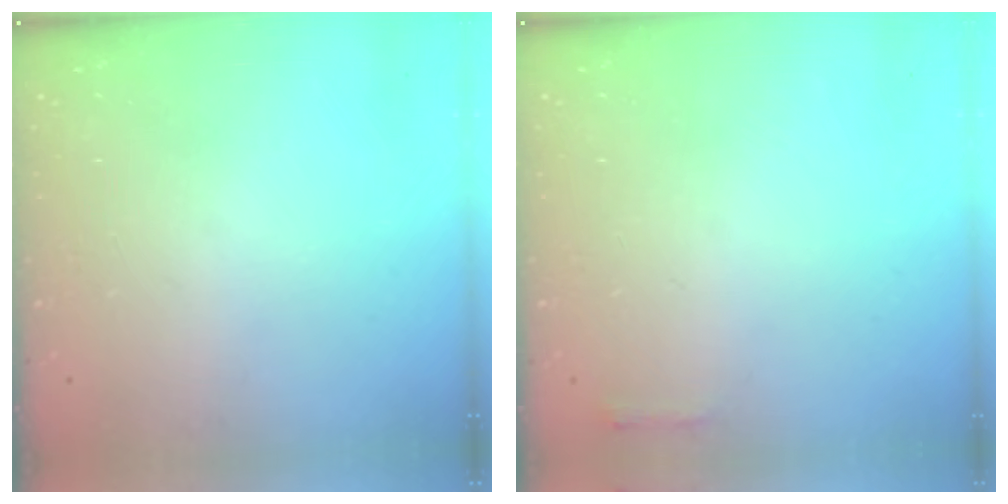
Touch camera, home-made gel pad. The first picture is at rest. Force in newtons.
{"total": 2.3, "press": 2.3, "slide": 0.5}